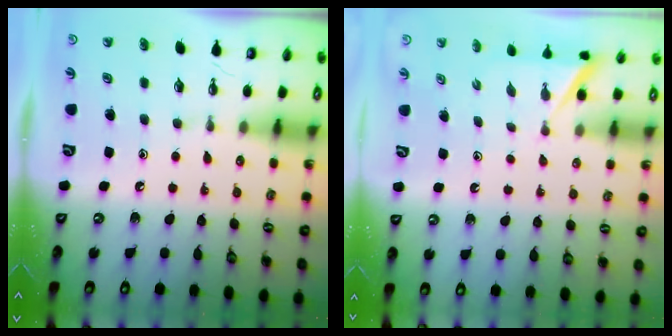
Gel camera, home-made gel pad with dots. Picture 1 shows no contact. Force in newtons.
{"total": 2.4, "press": 2.4, "slide": 0.3}